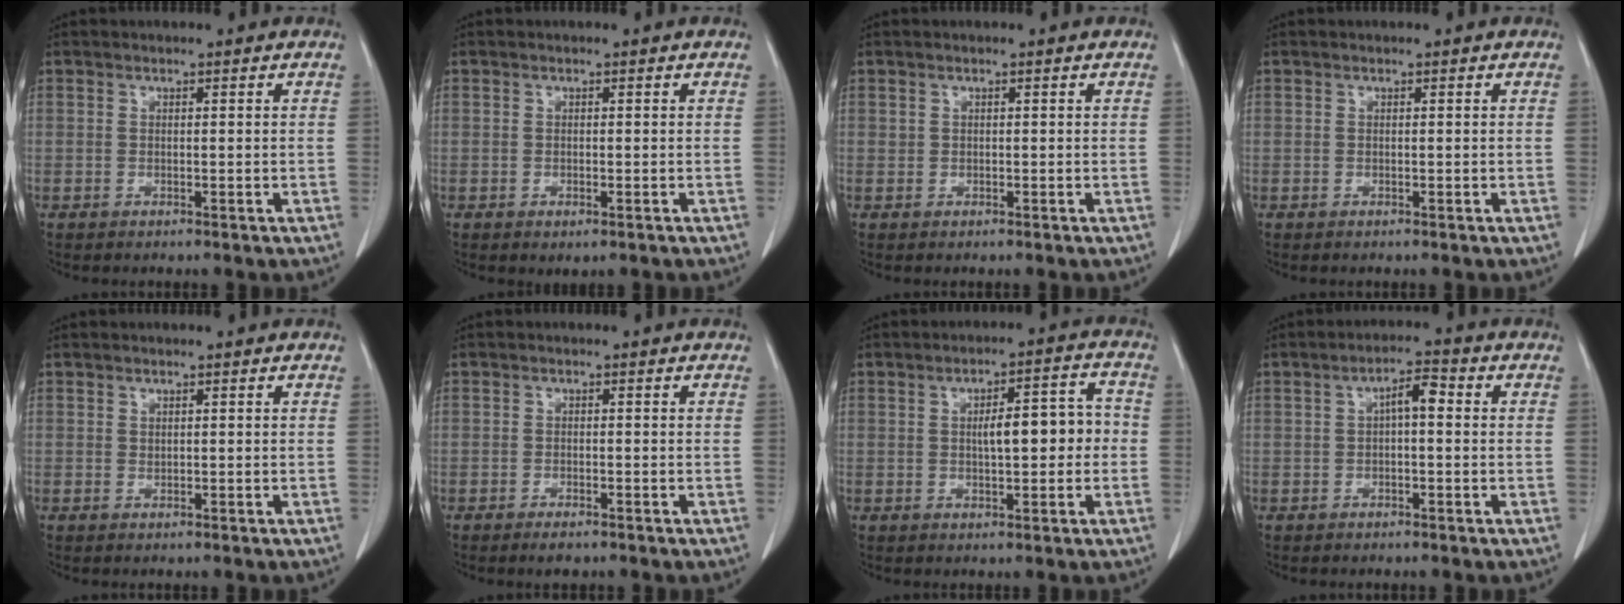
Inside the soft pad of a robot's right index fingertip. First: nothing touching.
{"total": 1.1, "force": [-0.5, 0.5, 0.9], "torque": [-0.015, -0.003, -0.002]}
{"total": 0.0}
{"total": 0.0}
{"total": 0.0}
{"total": 2.0, "force": [-1.5, 0.6, 1.2], "torque": [-0.021, -0.002, -0.020]}
{"total": 7.3, "force": [-0.2, 2.2, 7.0], "torque": [-0.102, 0.028, 0.002]}
{"total": 3.8, "force": [0.4, 1.1, 3.6], "torque": [-0.059, 0.016, 0.003]}